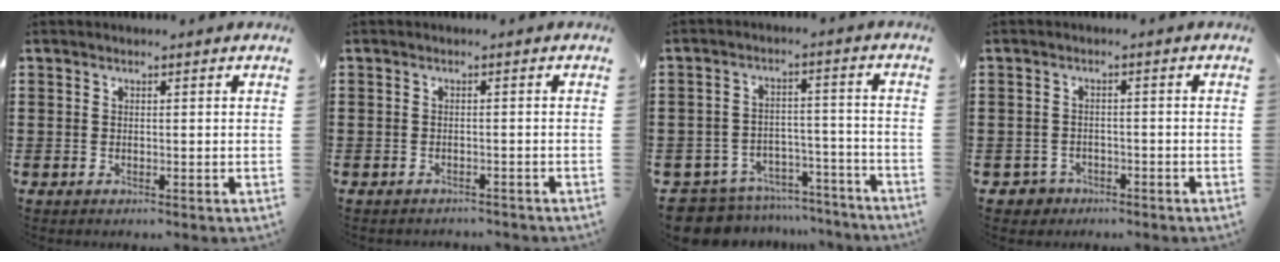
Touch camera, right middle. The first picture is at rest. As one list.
[{"total": 1.0, "force": [-1.0, 0.1, 0.0], "torque": [-0.005, 0.001, -0.022]}, {"total": 7.3, "force": [-7.1, 1.5, 0.8], "torque": [-0.028, 0.017, -0.143]}, {"total": 1.8, "force": [-1.5, 0.9, -0.1], "torque": [-0.006, 0.000, -0.034]}]